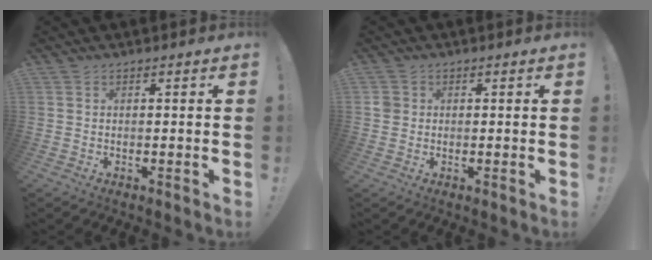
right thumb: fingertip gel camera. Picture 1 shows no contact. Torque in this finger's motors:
{"motor_torque": [0.44, 0.39, 0.09, 0.02, -0.04]}